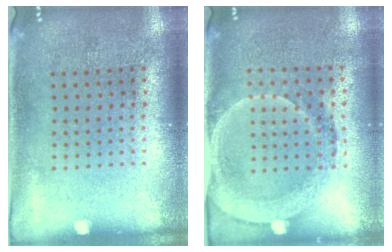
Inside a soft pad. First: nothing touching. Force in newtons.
{"total": 1.9, "press": 1.6, "slide": 1.0}